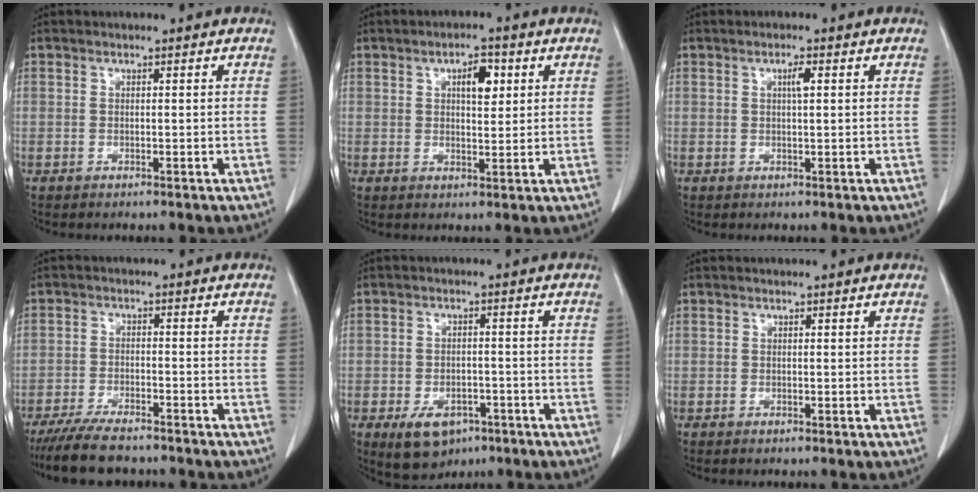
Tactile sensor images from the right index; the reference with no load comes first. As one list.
[{"total": 4.5, "force": [1.7, 1.7, 3.8], "torque": [-0.060, 0.004, 0.025]}, {"total": 1.7, "force": [0.6, 0.2, 1.6], "torque": [-0.030, 0.002, 0.009]}, {"total": 8.0, "force": [-6.9, 1.9, 3.5], "torque": [-0.059, -0.017, -0.116]}, {"total": 6.8, "force": [-3.7, 4.4, 3.7], "torque": [-0.061, 0.001, -0.046]}, {"total": 0.0}]